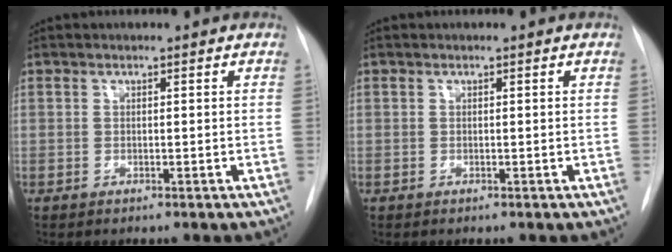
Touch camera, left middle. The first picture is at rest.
{"total": 0.0}